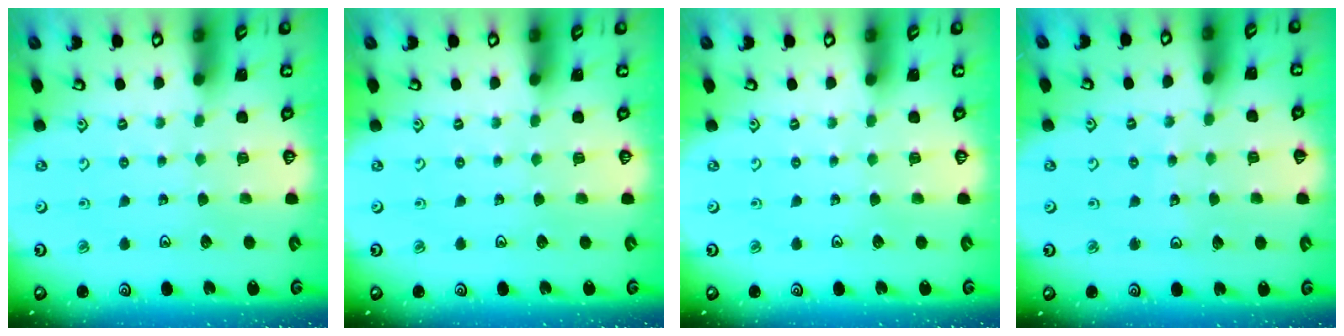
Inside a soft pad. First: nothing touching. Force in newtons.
{"total": 0.0}
{"total": 0.0}
{"total": 5.9, "press": 5.9, "slide": 0.7}